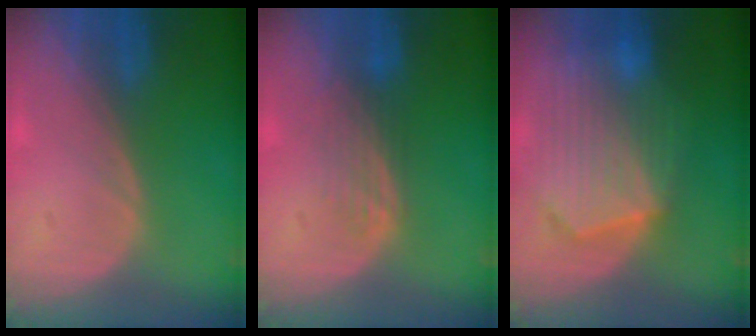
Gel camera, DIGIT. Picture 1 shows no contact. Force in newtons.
{"total": 3.7, "press": 3.1, "slide": 2.0}
{"total": 10.6, "press": 9.2, "slide": 5.2}